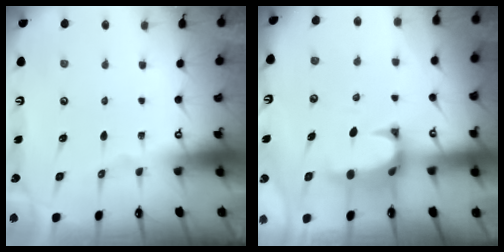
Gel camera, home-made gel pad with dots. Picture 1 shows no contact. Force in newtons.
{"total": 1.2, "press": 0.6, "slide": 1.1}